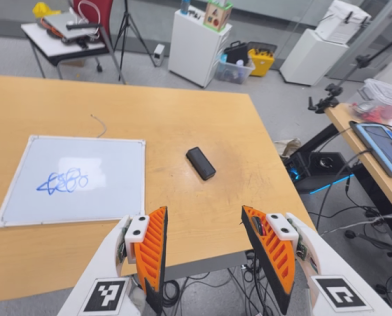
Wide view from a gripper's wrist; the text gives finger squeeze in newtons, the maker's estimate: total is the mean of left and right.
{"total": 0.0}